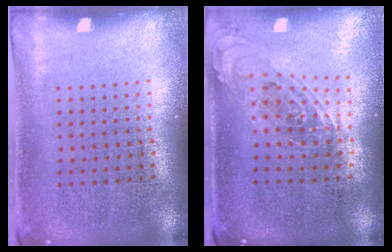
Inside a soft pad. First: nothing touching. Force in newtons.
{"total": 0.8, "press": 0.7, "slide": 0.3}